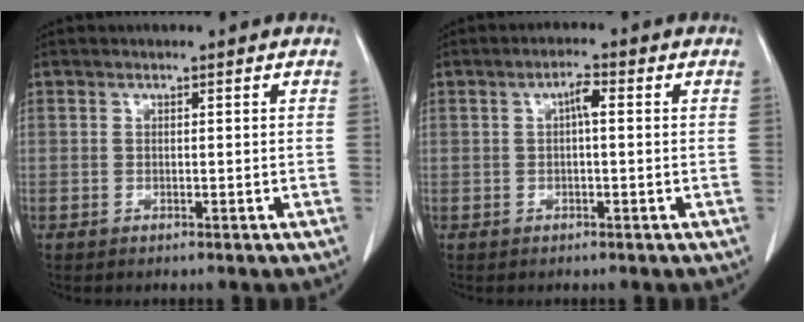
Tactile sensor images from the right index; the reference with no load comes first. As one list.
[{"total": 2.4, "force": [0.3, 0.5, 2.3], "torque": [-0.043, 0.004, 0.005]}]